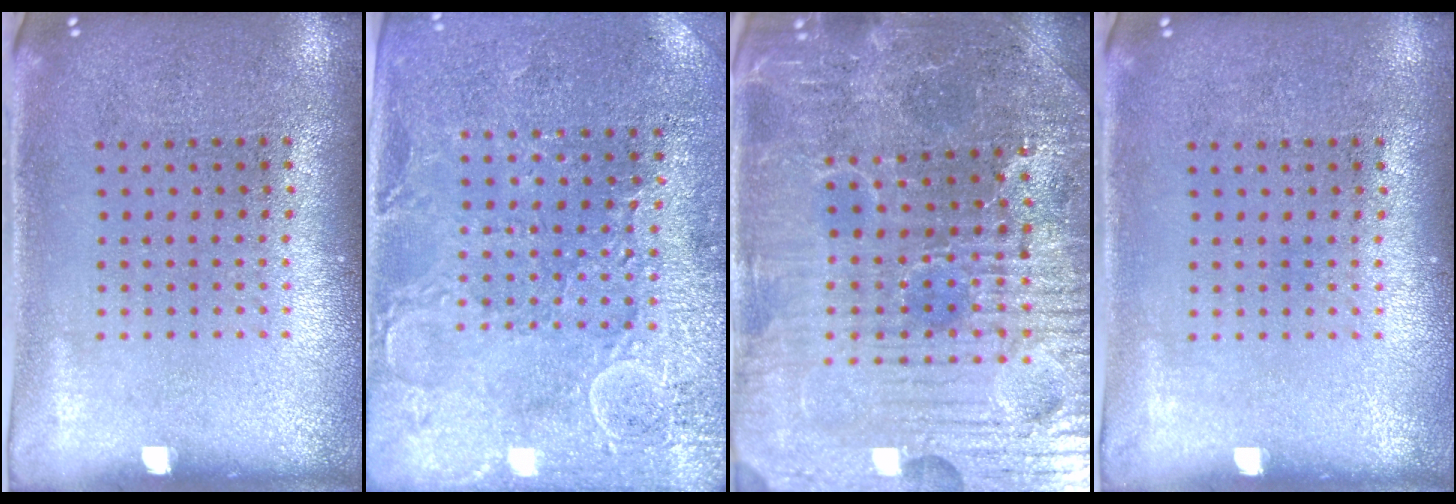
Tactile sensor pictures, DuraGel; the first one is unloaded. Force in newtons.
{"total": 2.8, "press": 2.8, "slide": 0.5}
{"total": 5.1, "press": 5.0, "slide": 1.1}
{"total": 0.0}